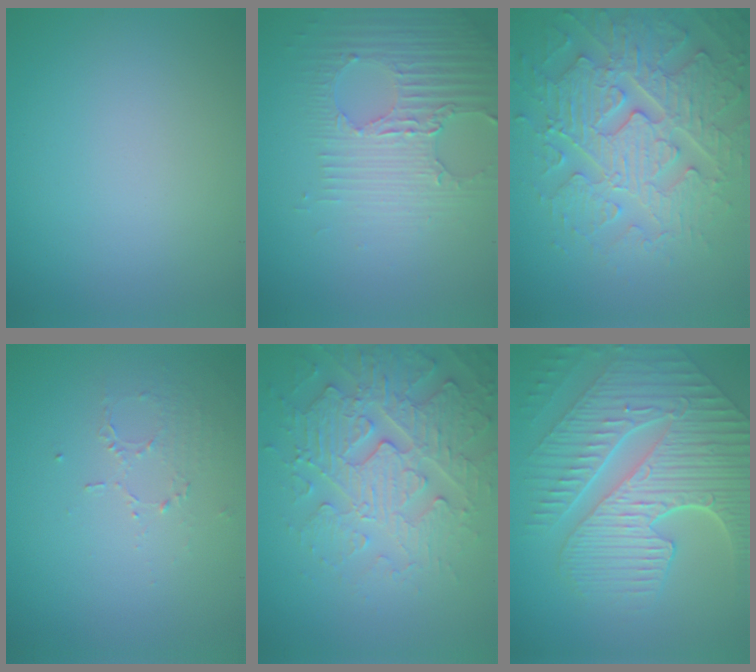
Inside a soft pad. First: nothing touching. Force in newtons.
{"total": 3.5, "press": 3.4, "slide": 0.8}
{"total": 7.2, "press": 6.0, "slide": 4.0}
{"total": 1.3, "press": 0.6, "slide": 1.1}
{"total": 5.5, "press": 5.1, "slide": 2.0}
{"total": 10.4, "press": 7.1, "slide": 7.6}